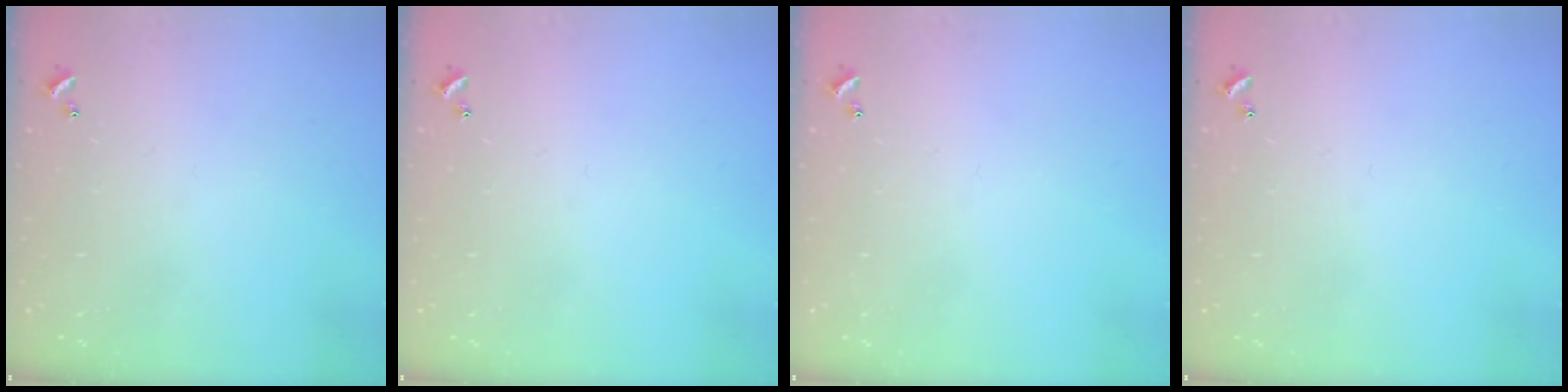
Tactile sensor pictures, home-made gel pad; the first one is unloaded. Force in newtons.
{"total": 0.0}
{"total": 0.0}
{"total": 0.0}